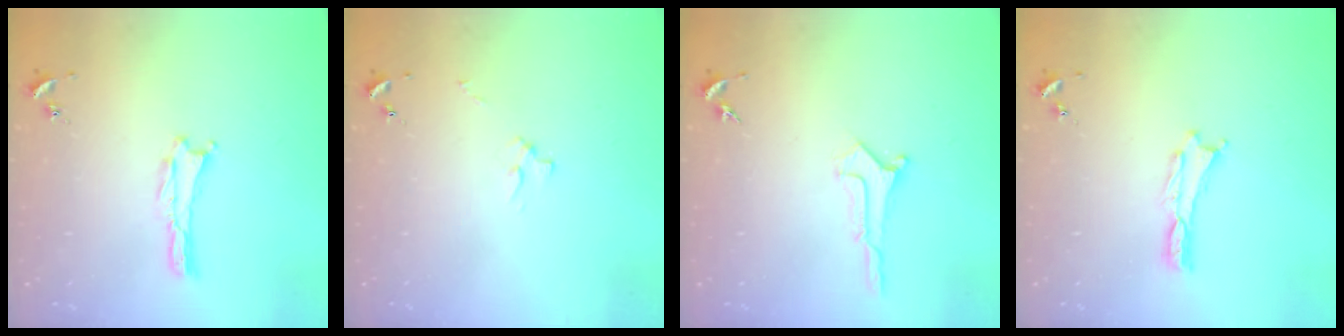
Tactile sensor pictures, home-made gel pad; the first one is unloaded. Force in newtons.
{"total": 2.5, "press": 2.5, "slide": 0.3}
{"total": 0.6, "press": 0.6, "slide": 0.1}
{"total": 0.0}